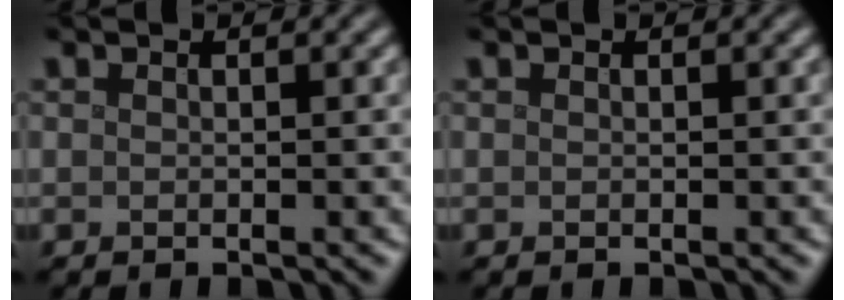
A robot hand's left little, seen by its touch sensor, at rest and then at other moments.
{"total": 0.0}